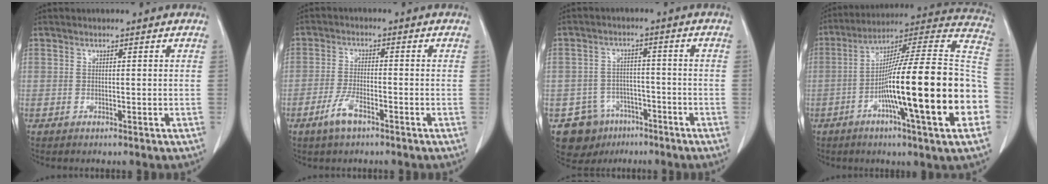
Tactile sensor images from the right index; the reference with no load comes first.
{"total": 4.3, "force": [-2.8, 1.1, 3.2], "torque": [-0.069, -0.002, -0.053]}
{"total": 8.1, "force": [-4.8, 6.4, 0.9], "torque": [-0.015, 0.018, -0.067]}
{"total": 26.5, "force": [-6.5, 0.8, 25.7], "torque": [-0.325, -0.001, -0.116]}